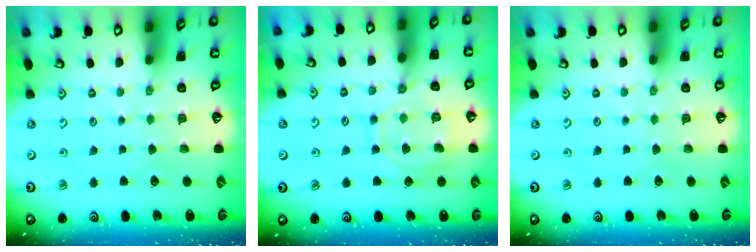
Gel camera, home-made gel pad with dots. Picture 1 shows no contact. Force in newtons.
{"total": 10.5, "press": 10.4, "slide": 0.8}
{"total": 0.0}